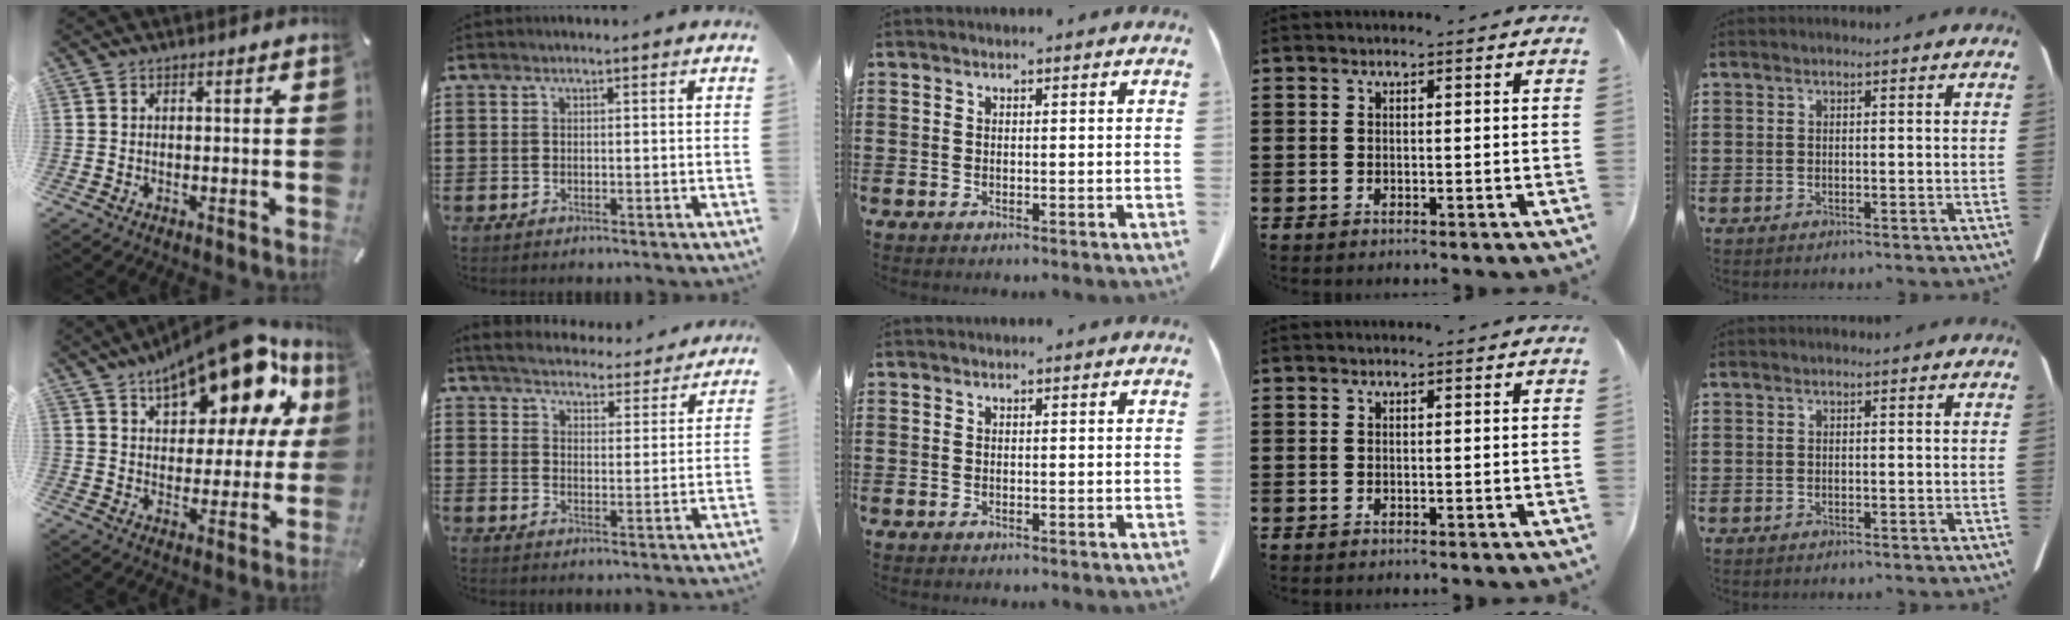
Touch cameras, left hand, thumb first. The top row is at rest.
{"thumb": {"total": 20.0, "force": [13.7, 8.8, 11.7], "torque": [-0.181, -0.086, 0.229]}, "index": {"total": 5.0, "force": [4.9, 0.1, 0.8], "torque": [-0.040, -0.035, 0.082]}}